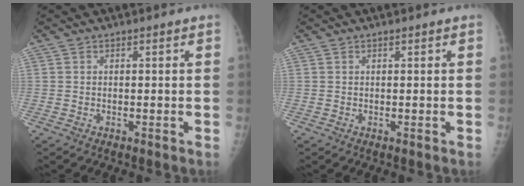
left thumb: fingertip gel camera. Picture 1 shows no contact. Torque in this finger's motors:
{"motor_torque": [-0.23, -0.05, 0.13, 0.04, -0.01]}